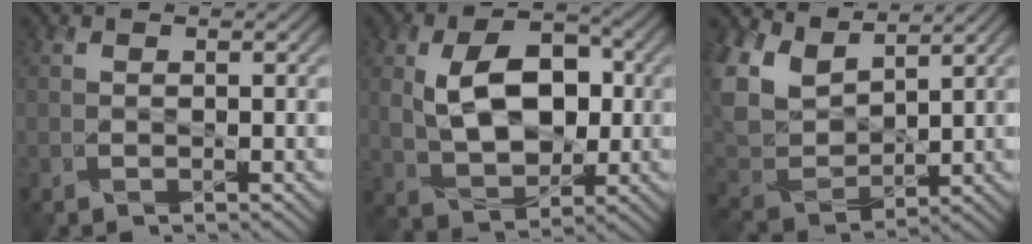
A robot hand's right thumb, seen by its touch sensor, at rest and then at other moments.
{"total": 9.8, "force": [0.6, 6.2, 7.5], "torque": [-0.149, 0.002, 0.009]}
{"total": 8.7, "force": [5.8, 4.4, 4.8], "torque": [-0.131, 0.007, 0.112]}